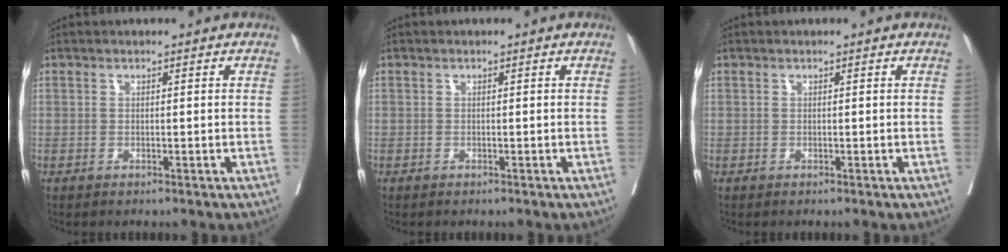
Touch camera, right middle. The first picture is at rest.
{"total": 0.0}
{"total": 0.0}